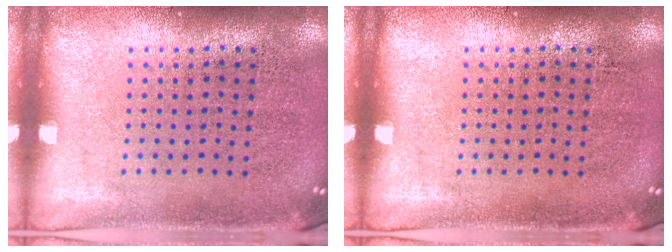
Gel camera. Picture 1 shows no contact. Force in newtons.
{"total": 0.0}